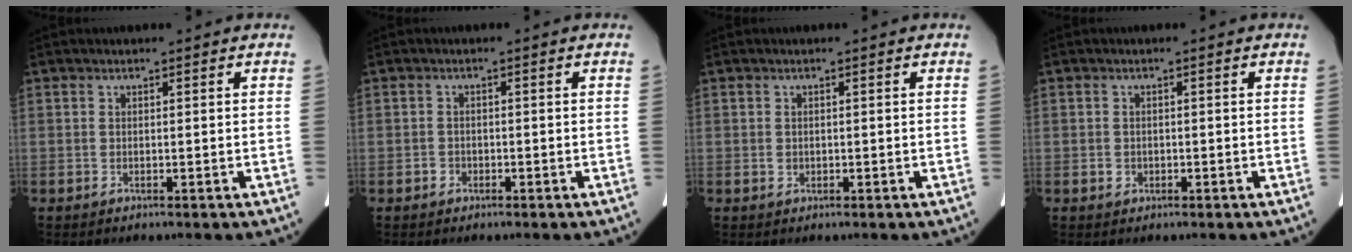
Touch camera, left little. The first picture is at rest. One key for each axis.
{"total": 1.2, "fx": -0.7, "fy": 1.0, "fz": 0.2, "tx": -0.002, "ty": 0.005, "tz": -0.014}
{"total": 0.9, "fx": -0.1, "fy": 0.8, "fz": 0.4, "tx": -0.008, "ty": 0.001, "tz": 0.001}
{"total": 1.2, "fx": -0.4, "fy": 1.1, "fz": 0.3, "tx": -0.007, "ty": 0.003, "tz": -0.002}